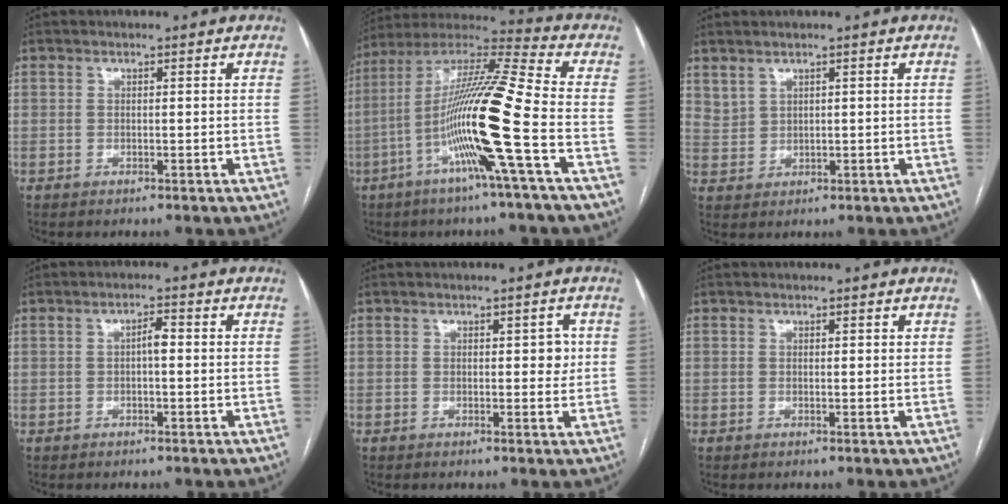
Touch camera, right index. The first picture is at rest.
{"total": 18.0, "force": [-5.2, -1.3, 17.2], "torque": [-0.329, -0.006, -0.112]}
{"total": 2.5, "force": [2.1, 1.2, 0.7], "torque": [-0.013, 0.001, 0.050]}
{"total": 2.0, "force": [0.0, 0.6, 1.9], "torque": [-0.031, 0.006, -0.001]}
{"total": 2.7, "force": [0.5, 1.3, 2.3], "torque": [-0.021, 0.003, 0.005]}
{"total": 0.6, "force": [0.4, 0.3, 0.3], "torque": [-0.005, 0.000, 0.005]}